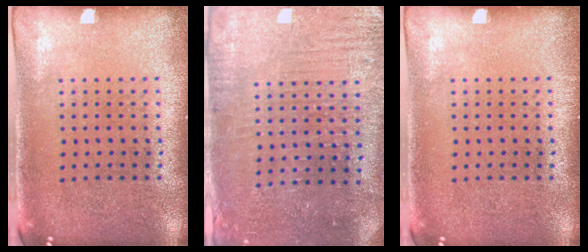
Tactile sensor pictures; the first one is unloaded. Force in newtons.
{"total": 3.2, "press": 3.2, "slide": 0.4}
{"total": 0.0}